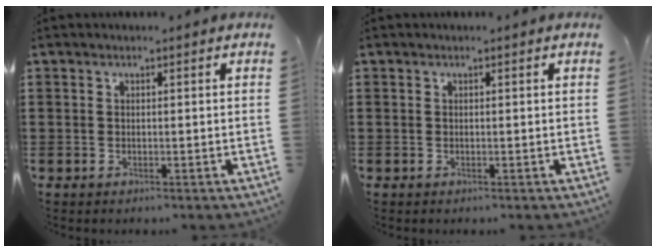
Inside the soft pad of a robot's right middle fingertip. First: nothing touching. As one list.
[{"total": 0.0}]